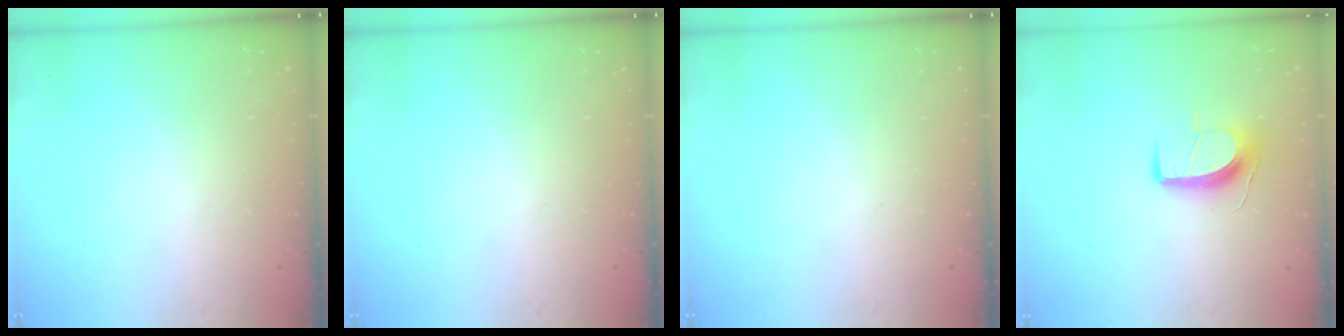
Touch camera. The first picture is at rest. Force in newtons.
{"total": 0.0}
{"total": 0.0}
{"total": 9.9, "press": 9.9, "slide": 0.2}